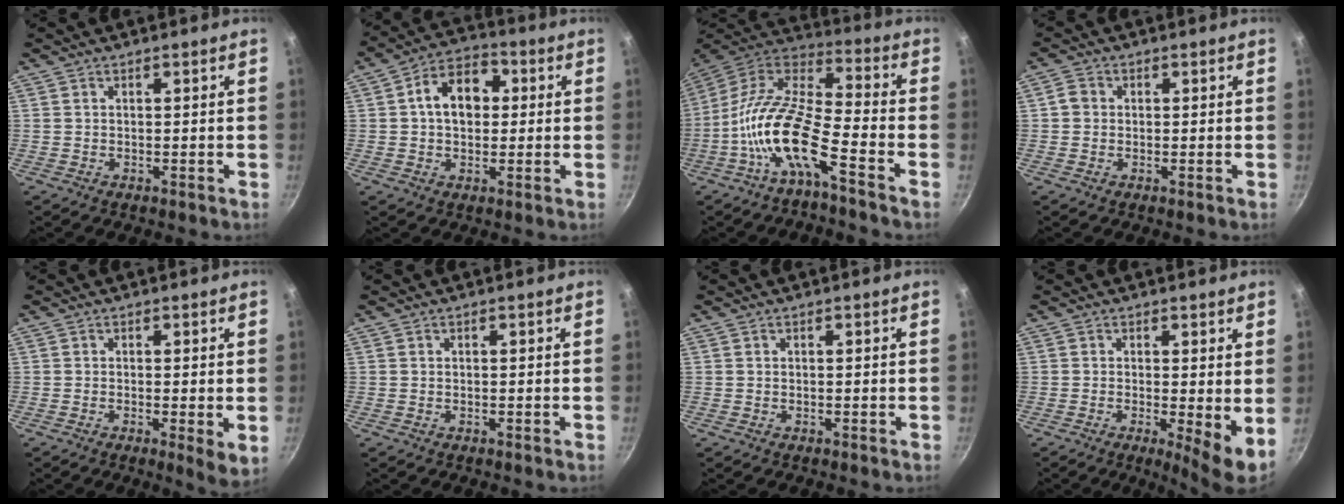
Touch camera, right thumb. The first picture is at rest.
{"total": 11.2, "force": [1.5, 7.9, 7.7], "torque": [-0.081, 0.024, 0.008]}
{"total": 15.3, "force": [-6.9, 4.7, 12.9], "torque": [-0.248, 0.065, -0.149]}
{"total": 1.4, "force": [0.0, 1.3, 0.2], "torque": [0.003, 0.003, -0.003]}
{"total": 3.1, "force": [-0.4, 0.1, 3.1], "torque": [-0.044, -0.018, -0.005]}
{"total": 0.0}
{"total": 0.0}
{"total": 4.9, "force": [-0.1, 0.5, 4.9], "torque": [-0.068, -0.018, 0.001]}